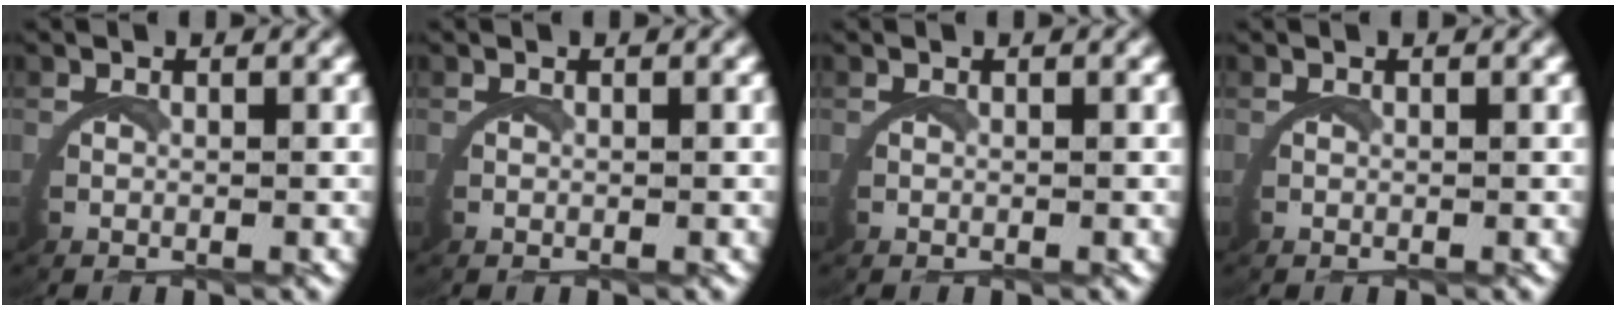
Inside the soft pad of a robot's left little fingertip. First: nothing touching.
{"total": 0.0}
{"total": 0.0}
{"total": 0.0}